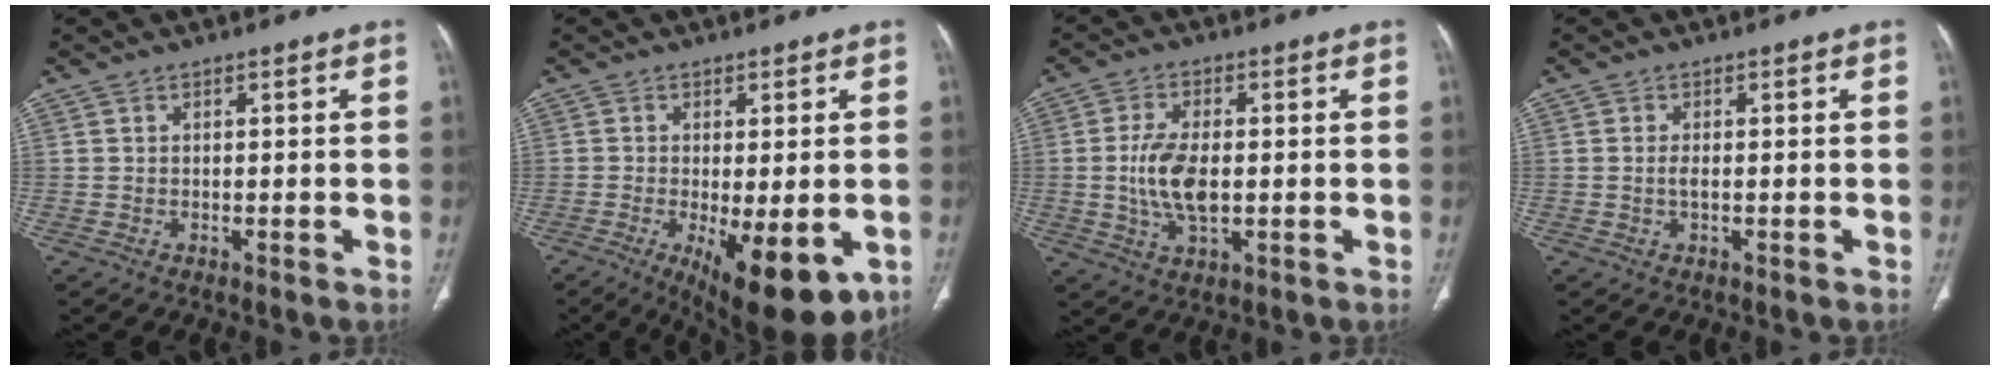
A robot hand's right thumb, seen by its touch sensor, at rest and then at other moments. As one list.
[{"total": 13.8, "force": [-4.9, 5.2, 11.8], "torque": [-0.157, -0.018, -0.058]}, {"total": 8.6, "force": [-0.5, 4.3, 7.4], "torque": [-0.150, -0.002, -0.007]}, {"total": 1.3, "force": [-0.1, 0.5, 1.2], "torque": [-0.025, -0.001, -0.003]}]